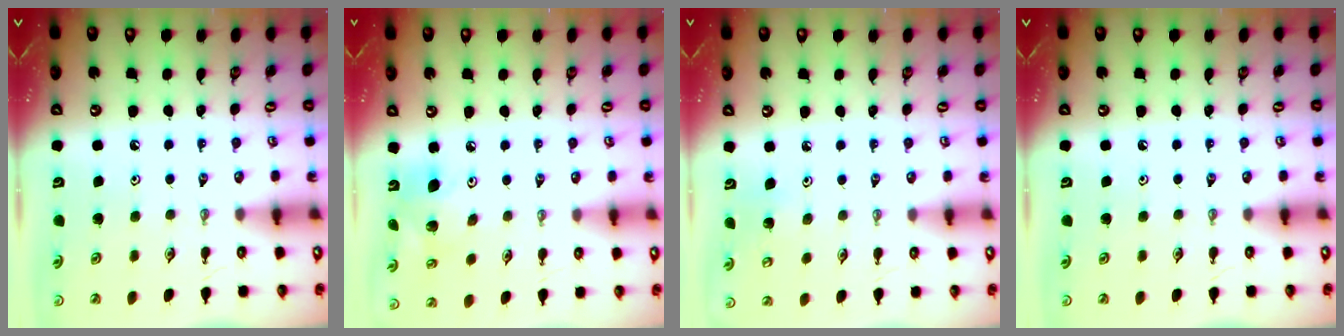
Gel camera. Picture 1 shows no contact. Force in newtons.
{"total": 9.8, "press": 9.6, "slide": 1.8}
{"total": 5.2, "press": 5.1, "slide": 0.5}
{"total": 0.0}